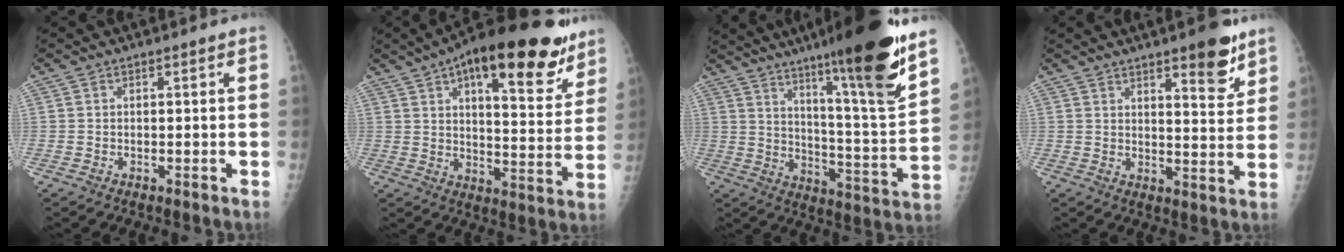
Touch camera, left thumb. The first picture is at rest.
{"total": 24.1, "force": [14.4, 8.8, 17.3], "torque": [-0.215, -0.037, 0.208]}
{"total": 22.3, "force": [14.9, 1.3, 16.5], "torque": [-0.226, -0.076, 0.233]}
{"total": 9.0, "force": [5.9, 2.5, 6.3], "torque": [-0.066, -0.038, 0.081]}